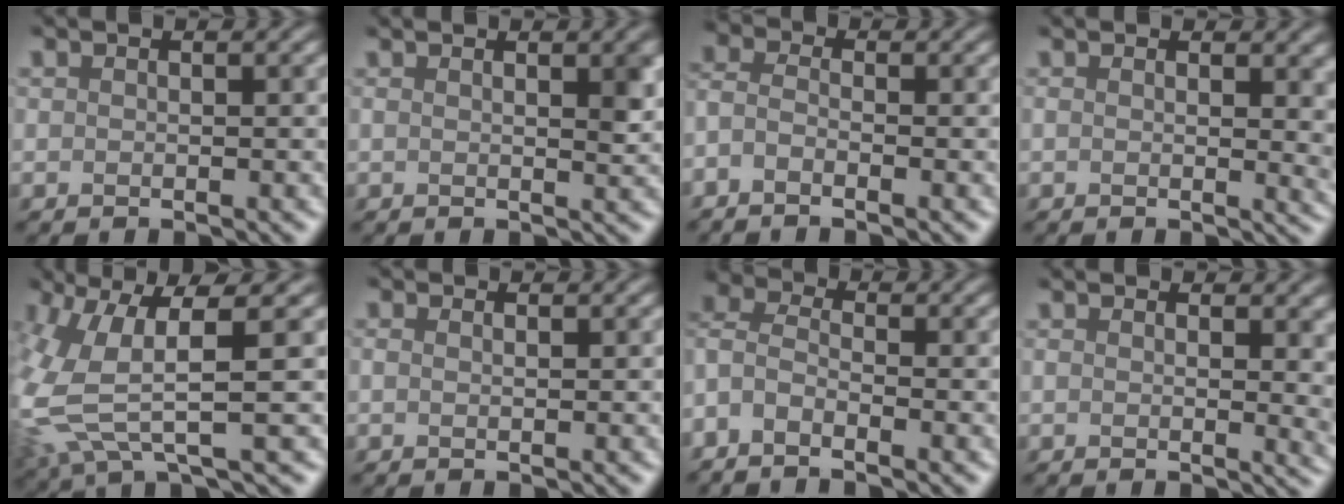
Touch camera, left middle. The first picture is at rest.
{"total": 1.8, "force": [0.6, 0.0, 1.7], "torque": [-0.016, 0.014, 0.011]}
{"total": 2.3, "force": [-2.3, -0.1, 0.1], "torque": [-0.029, 0.001, -0.024]}
{"total": 4.2, "force": [1.0, 1.5, 3.8], "torque": [-0.029, 0.023, 0.007]}
{"total": 5.9, "force": [0.5, 1.4, 5.7], "torque": [-0.163, -0.010, 0.030]}
{"total": 0.0}
{"total": 3.0, "force": [-2.8, 0.8, 0.8], "torque": [-0.034, 0.001, -0.039]}
{"total": 4.8, "force": [1.0, 1.8, 4.3], "torque": [-0.037, 0.026, 0.007]}